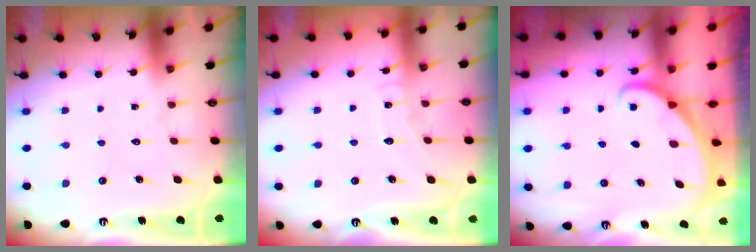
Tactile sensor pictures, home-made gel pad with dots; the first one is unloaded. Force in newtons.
{"total": 5.9, "press": 5.9, "slide": 0.6}
{"total": 1.6, "press": 1.6, "slide": 0.1}